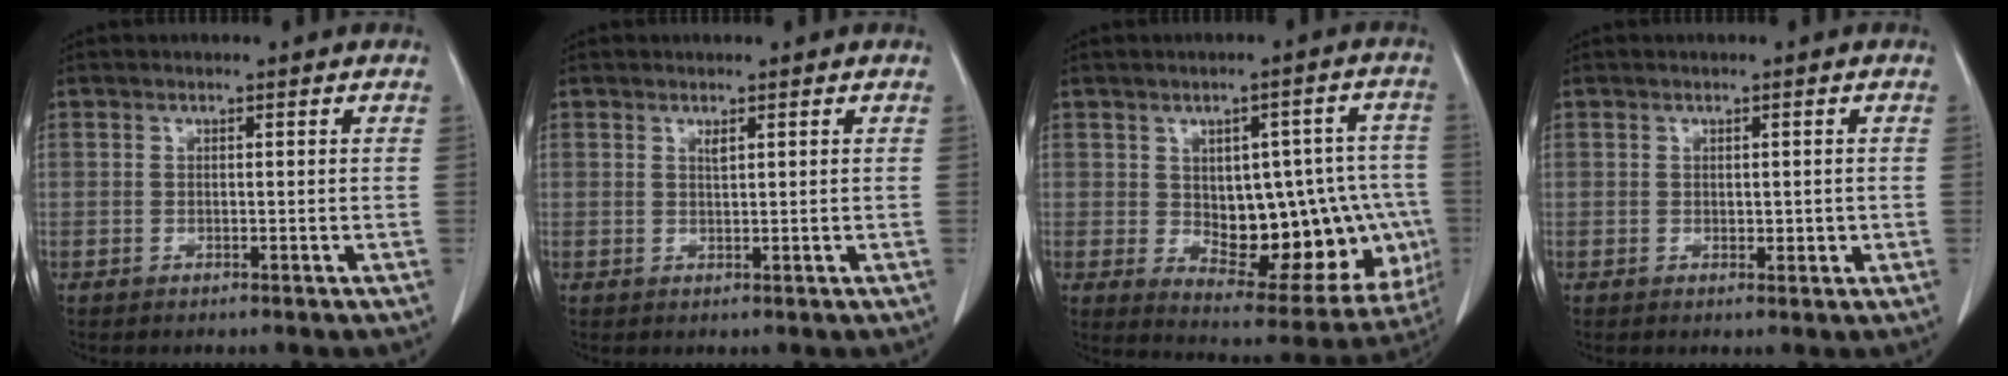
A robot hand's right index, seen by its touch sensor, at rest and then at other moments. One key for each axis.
{"total": 0.8, "fx": 0.5, "fy": 0.1, "fz": 0.6, "tx": -0.013, "ty": -0.004, "tz": 0.011}
{"total": 19.6, "fx": -1.8, "fy": 9.4, "fz": 17.1, "tx": -0.183, "ty": 0.026, "tz": 0.010}
{"total": 1.6, "fx": 0.0, "fy": 1.0, "fz": 1.2, "tx": -0.014, "ty": -0.001, "tz": 0.004}